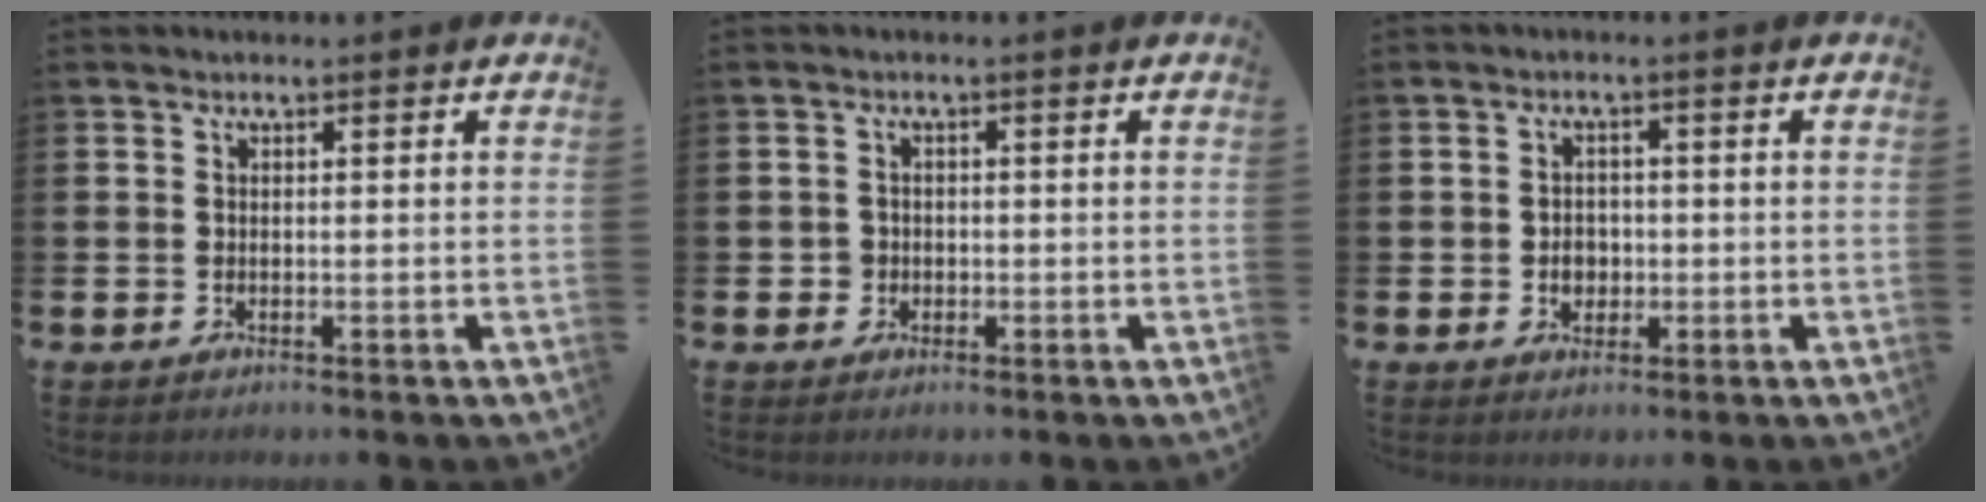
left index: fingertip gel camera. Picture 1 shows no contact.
{"total": 1.7, "force": [-0.5, 1.6, 0.2], "torque": [-0.008, 0.007, -0.013]}
{"total": 2.5, "force": [-0.5, 2.2, 1.2], "torque": [-0.011, -0.001, -0.016]}